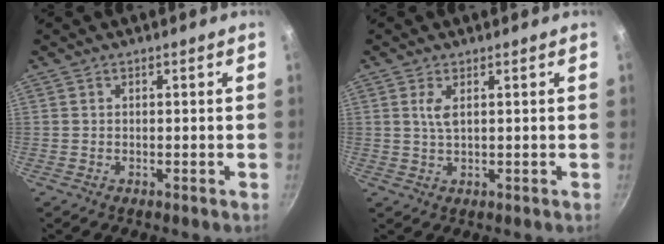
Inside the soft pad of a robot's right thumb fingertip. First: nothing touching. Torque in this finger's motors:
{"motor_torque": [0.64, 0.39, 1.23, -0.26, 0.10]}